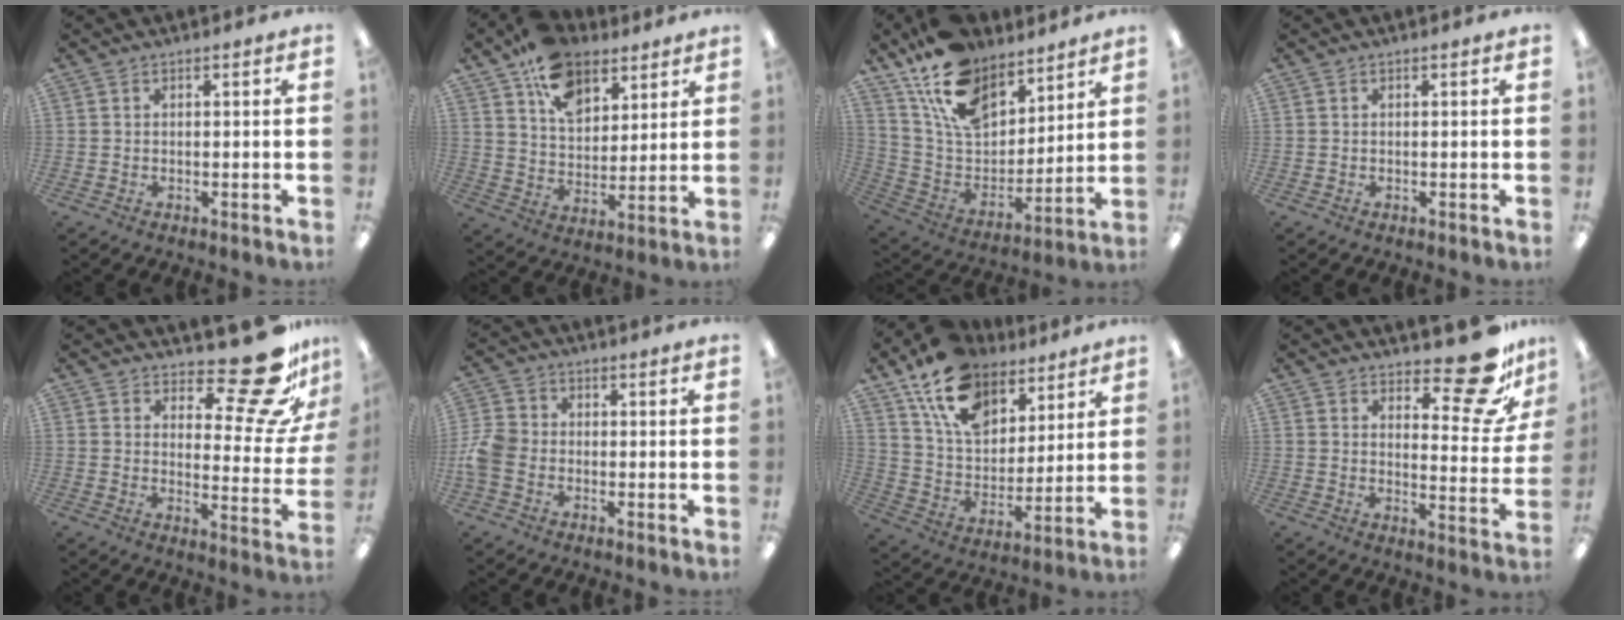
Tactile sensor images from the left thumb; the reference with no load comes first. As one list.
[{"total": 14.4, "force": [9.1, 9.0, 6.7], "torque": [-0.114, -0.040, 0.171]}, {"total": 18.3, "force": [12.4, 10.4, 8.6], "torque": [-0.181, -0.059, 0.234]}, {"total": 0.0}, {"total": 18.3, "force": [13.1, 6.3, 11.2], "torque": [-0.142, -0.099, 0.217]}, {"total": 6.3, "force": [-1.7, 4.9, 3.5], "torque": [-0.077, 0.016, -0.030]}, {"total": 17.4, "force": [11.6, 10.1, 8.1], "torque": [-0.151, -0.055, 0.216]}, {"total": 14.8, "force": [11.0, 4.8, 8.7], "torque": [-0.104, -0.080, 0.183]}]